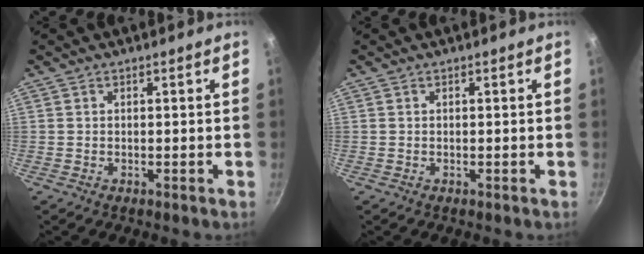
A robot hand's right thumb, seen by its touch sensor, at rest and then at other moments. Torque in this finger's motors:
{"motor_torque": [-0.01, 0.01, 0.00, 0.00, 0.00]}